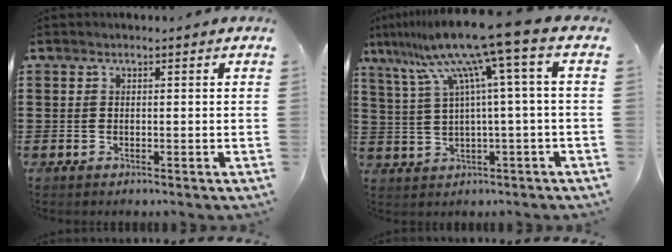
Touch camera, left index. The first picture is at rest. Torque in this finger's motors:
{"motor_torque": [2.14, 0.00, 1.05, 0.21]}